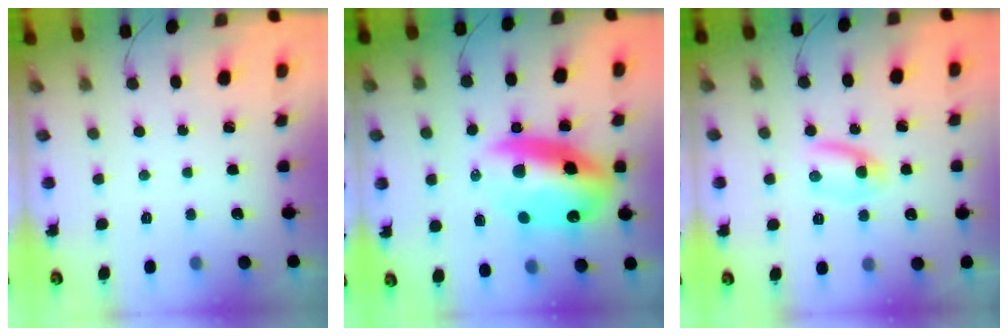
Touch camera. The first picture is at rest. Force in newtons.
{"total": 16.6, "press": 16.2, "slide": 3.6}
{"total": 4.7, "press": 4.4, "slide": 1.5}